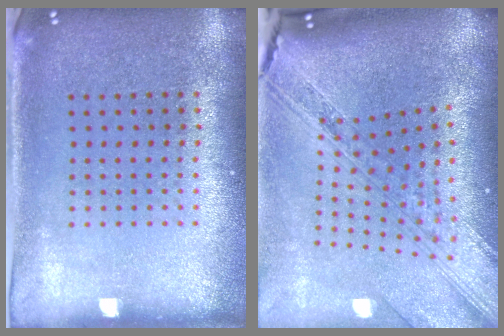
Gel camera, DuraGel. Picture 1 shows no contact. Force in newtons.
{"total": 4.1, "press": 3.0, "slide": 2.8}